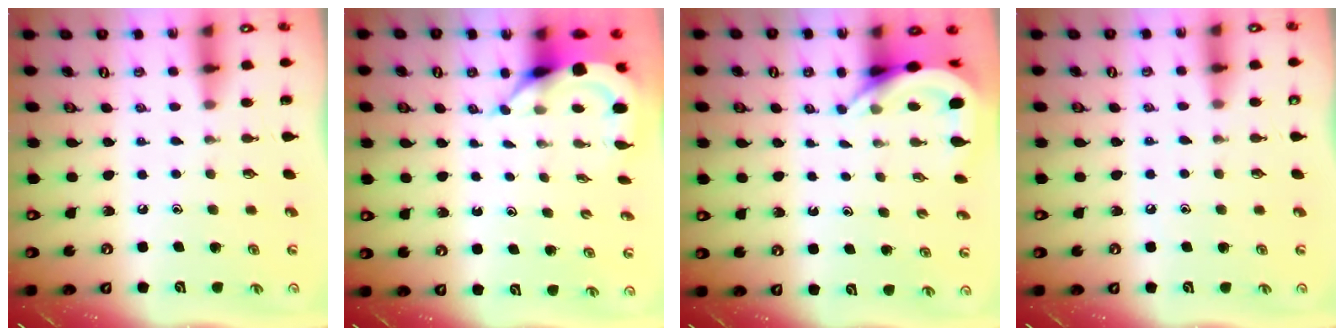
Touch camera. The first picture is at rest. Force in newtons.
{"total": 6.2, "press": 6.2, "slide": 0.5}
{"total": 5.1, "press": 5.1, "slide": 0.4}
{"total": 4.9, "press": 4.9, "slide": 0.7}